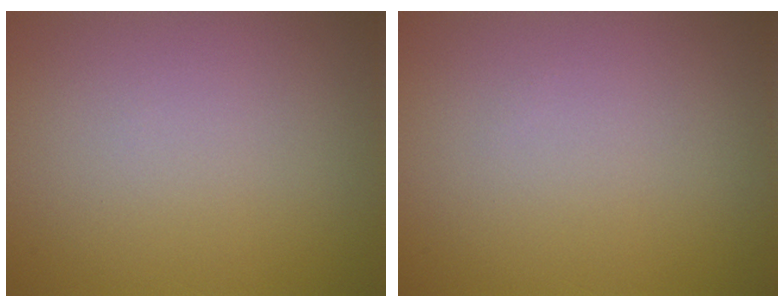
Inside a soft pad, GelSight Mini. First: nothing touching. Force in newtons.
{"total": 0.0}